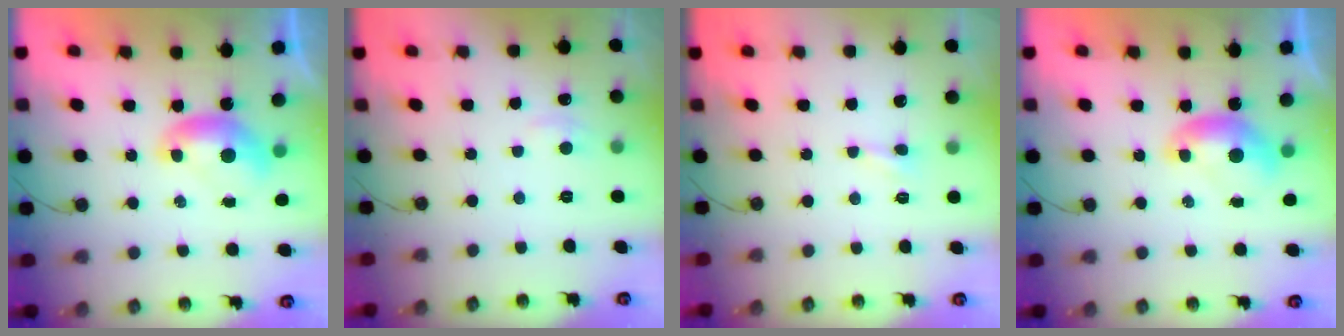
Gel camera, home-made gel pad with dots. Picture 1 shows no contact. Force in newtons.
{"total": 2.9, "press": 2.8, "slide": 0.5}
{"total": 0.9, "press": 0.8, "slide": 0.4}
{"total": 0.0}